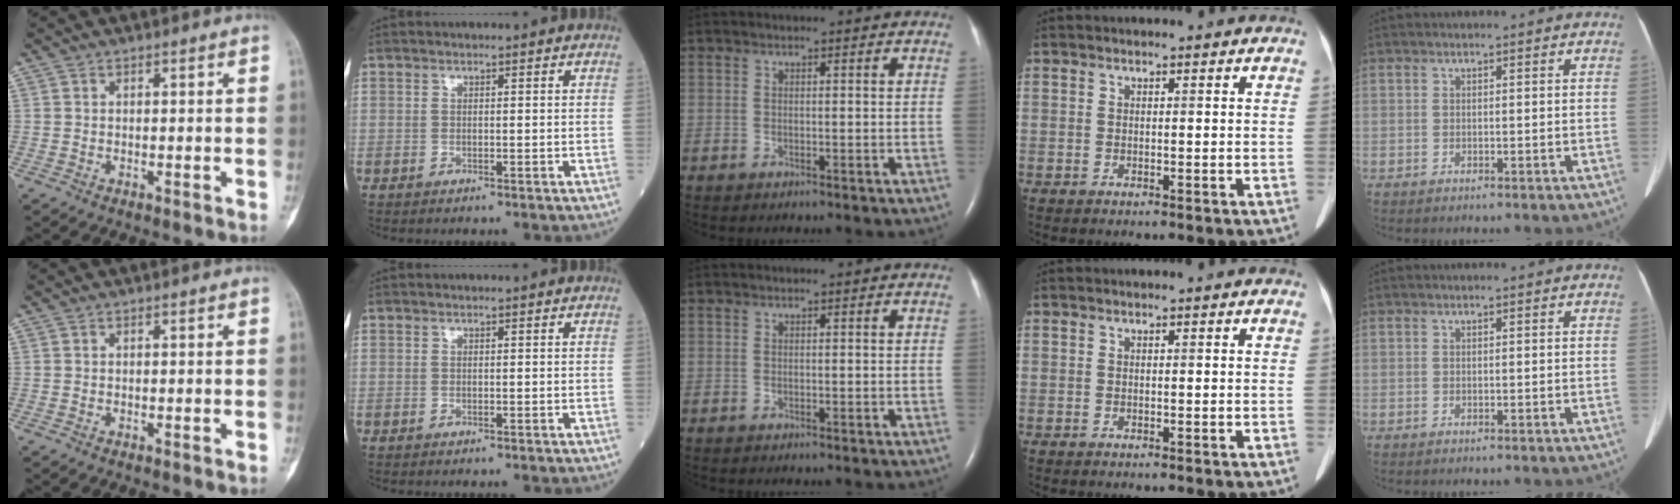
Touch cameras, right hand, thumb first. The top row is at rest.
{}